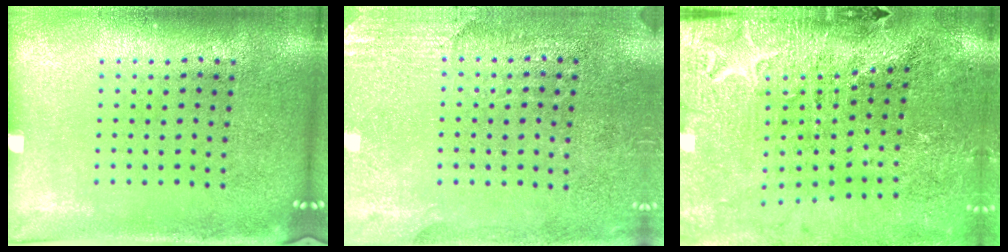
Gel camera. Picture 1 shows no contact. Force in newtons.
{"total": 2.8, "press": 2.6, "slide": 1.0}
{"total": 3.5, "press": 3.4, "slide": 0.8}